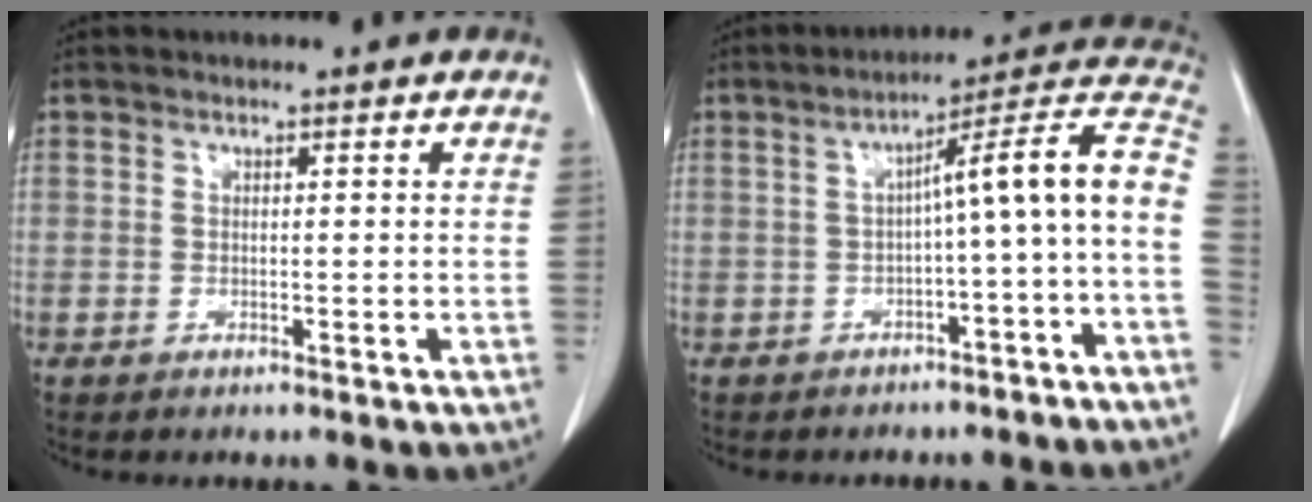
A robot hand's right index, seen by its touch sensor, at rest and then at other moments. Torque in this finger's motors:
{"motor_torque": [1.14, -0.56, 0.62, 0.15]}